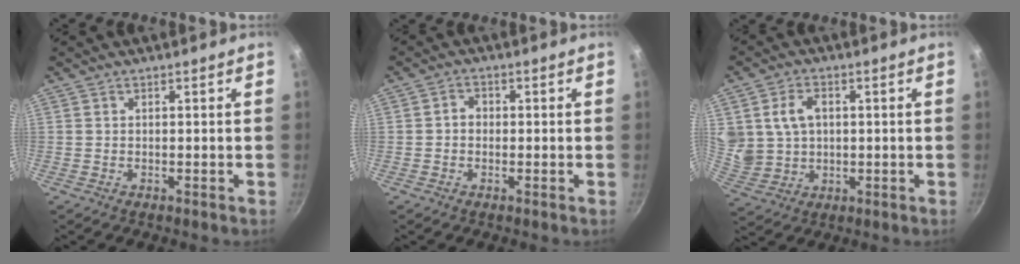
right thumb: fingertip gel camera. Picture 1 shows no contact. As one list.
[{"total": 2.3, "force": [-0.2, 2.0, 1.2], "torque": [-0.011, 0.009, -0.007]}, {"total": 10.5, "force": [2.3, 8.4, 5.9], "torque": [-0.099, -0.004, 0.056]}]